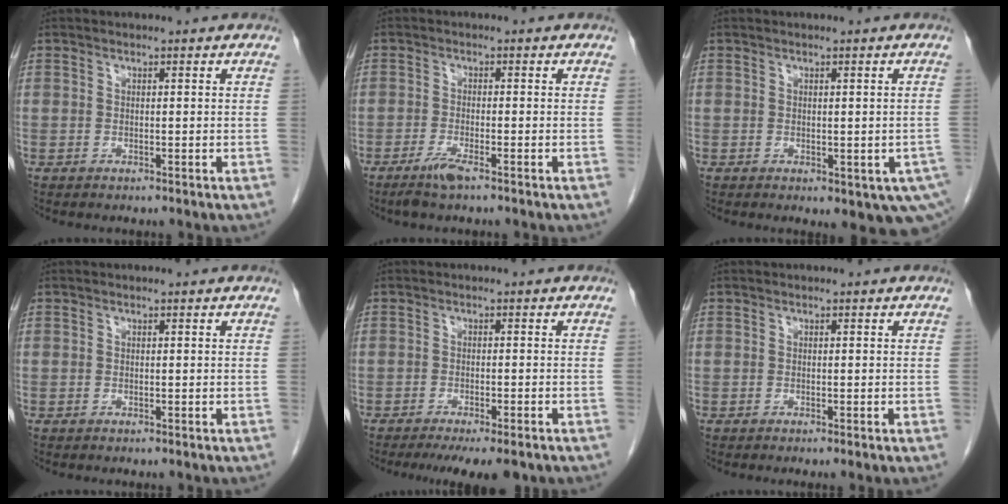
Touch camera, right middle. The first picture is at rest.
{"total": 2.9, "force": [-2.1, 0.1, 2.1], "torque": [-0.048, -0.006, -0.043]}
{"total": 8.5, "force": [-3.5, 4.0, 6.6], "torque": [-0.077, -0.010, -0.043]}
{"total": 0.0}
{"total": 8.2, "force": [-6.3, 1.5, 5.0], "torque": [-0.060, -0.012, -0.090]}
{"total": 0.5, "force": [-0.3, -0.1, 0.4], "torque": [-0.009, 0.001, -0.004]}